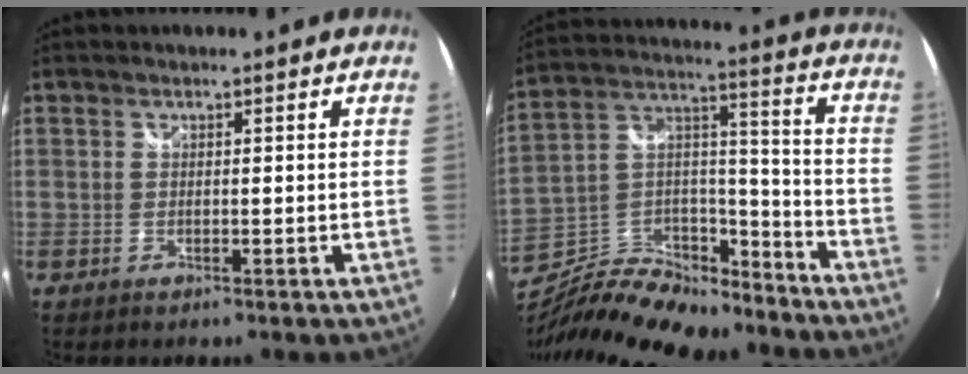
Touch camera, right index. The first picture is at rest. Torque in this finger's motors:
{"motor_torque": [1.05, -1.08, 0.22, 0.09]}